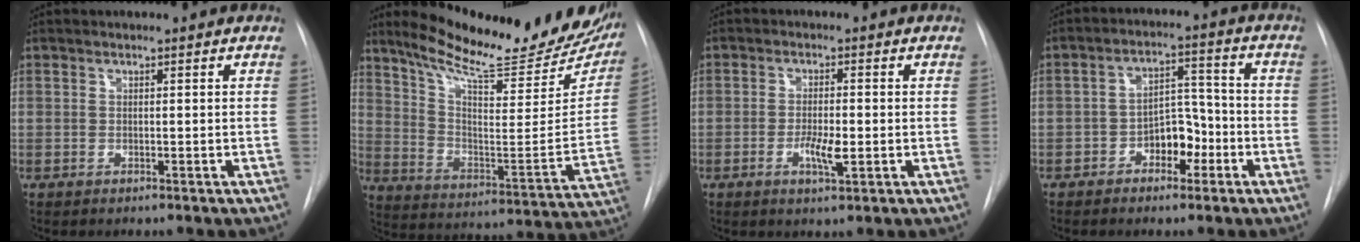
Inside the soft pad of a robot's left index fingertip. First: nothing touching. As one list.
[{"total": 26.0, "force": [21.7, 5.0, 13.6], "torque": [-0.205, -0.065, 0.296]}, {"total": 3.9, "force": [-1.6, 0.8, 3.5], "torque": [-0.064, -0.008, -0.026]}, {"total": 6.4, "force": [-3.5, 3.4, 4.1], "torque": [-0.061, 0.019, -0.058]}]